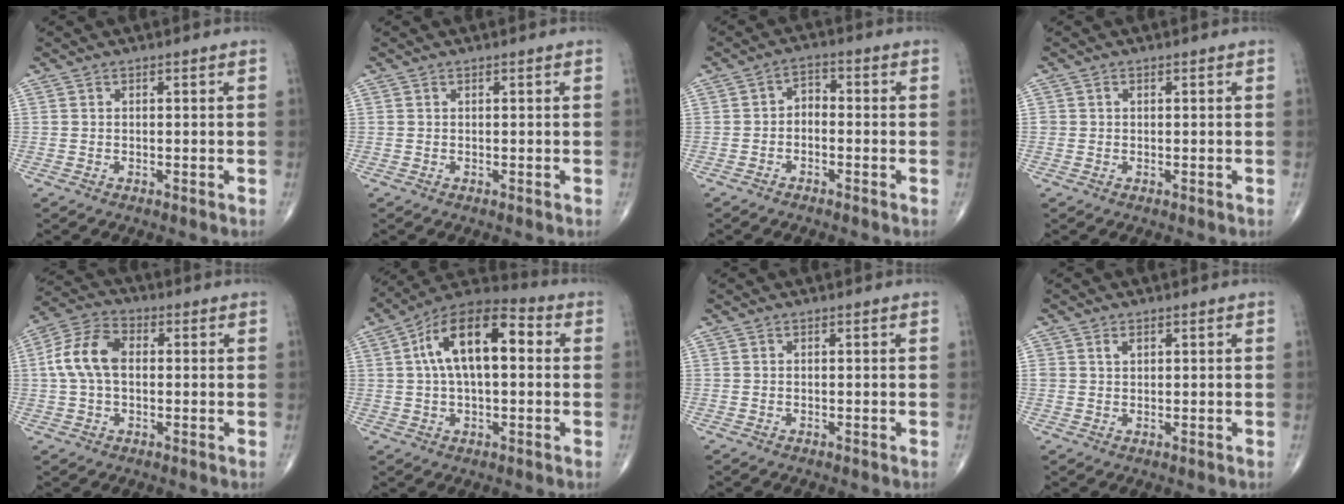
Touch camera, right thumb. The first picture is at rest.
{"total": 0.0}
{"total": 3.1, "force": [-0.9, 2.2, 2.0], "torque": [-0.020, 0.023, -0.029]}
{"total": 0.8, "force": [0.2, 0.7, 0.2], "torque": [0.002, 0.001, 0.002]}
{"total": 9.8, "force": [0.7, 6.2, 7.5], "torque": [-0.154, 0.027, 0.007]}
{"total": 16.0, "force": [2.8, 7.8, 13.6], "torque": [-0.227, 0.033, 0.038]}
{"total": 0.0}
{"total": 1.7, "force": [0.8, 1.2, 0.9], "torque": [-0.010, -0.003, 0.015]}